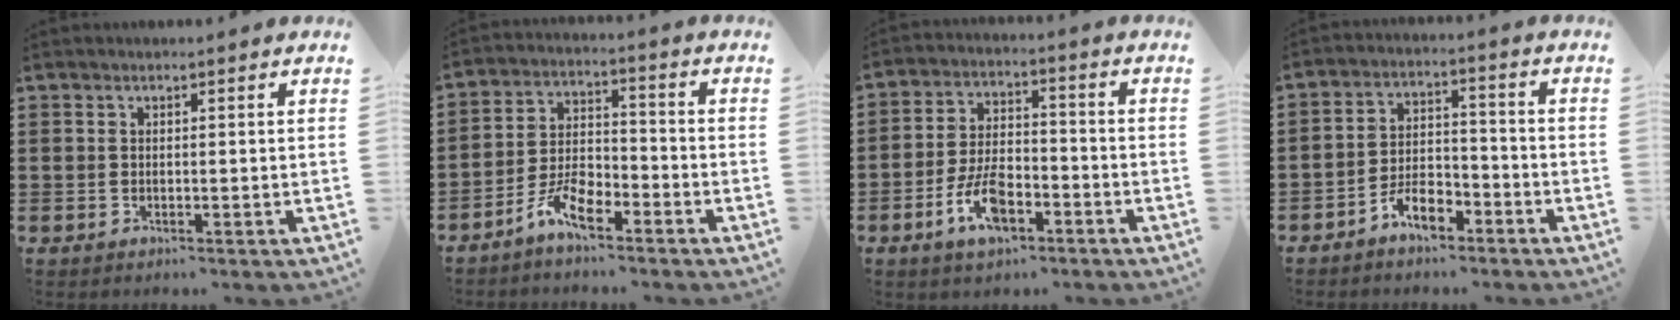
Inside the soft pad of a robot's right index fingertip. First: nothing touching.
{"total": 6.9, "force": [-4.7, 2.5, 4.4], "torque": [-0.098, 0.005, -0.091]}
{"total": 7.7, "force": [-3.6, 3.4, 5.8], "torque": [-0.127, 0.000, -0.068]}
{"total": 5.6, "force": [-4.2, 2.3, 3.1], "torque": [-0.065, 0.010, -0.080]}